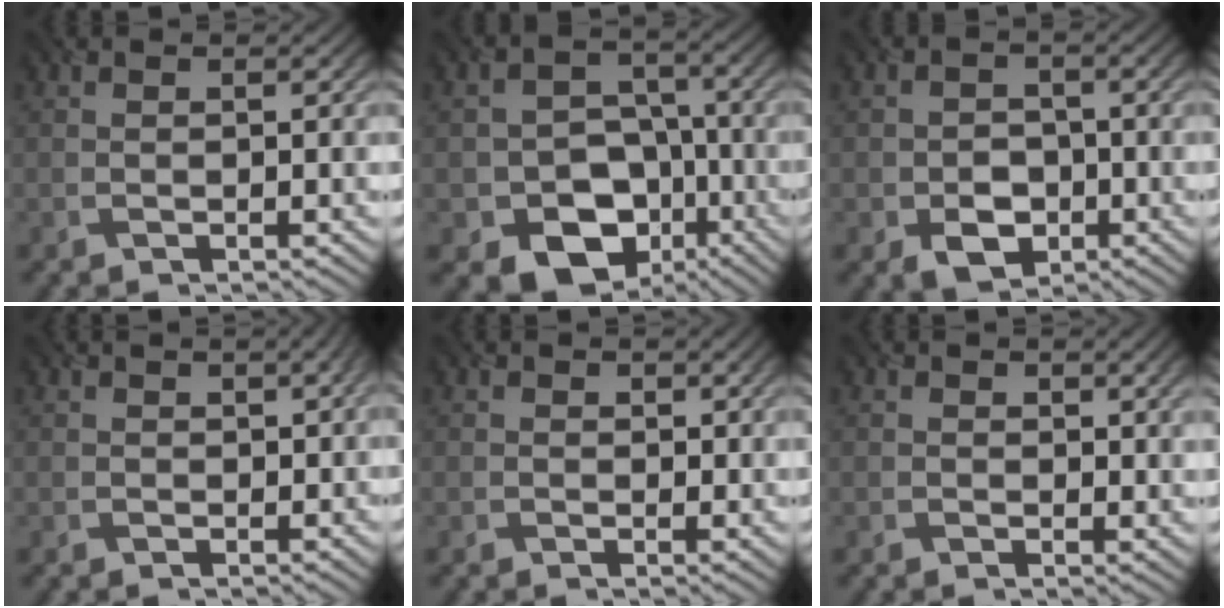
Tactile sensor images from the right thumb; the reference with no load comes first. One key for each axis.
{"total": 11.2, "fx": -5.7, "fy": 8.4, "fz": 4.8, "tx": -0.074, "ty": -0.028, "tz": -0.100}
{"total": 4.1, "fx": -2.1, "fy": 3.2, "fz": 1.4, "tx": -0.027, "ty": -0.011, "tz": -0.037}
{"total": 1.2, "fx": 0.8, "fy": 0.5, "fz": 0.7, "tx": -0.013, "ty": -0.002, "tz": 0.018}
{"total": 0.8, "fx": 0.7, "fy": 0.4, "fz": -0.2, "tx": 0.000, "ty": -0.004, "tz": 0.015}
{"total": 1.9, "fx": 1.2, "fy": 0.8, "fz": 1.2, "tx": -0.020, "ty": -0.004, "tz": 0.022}